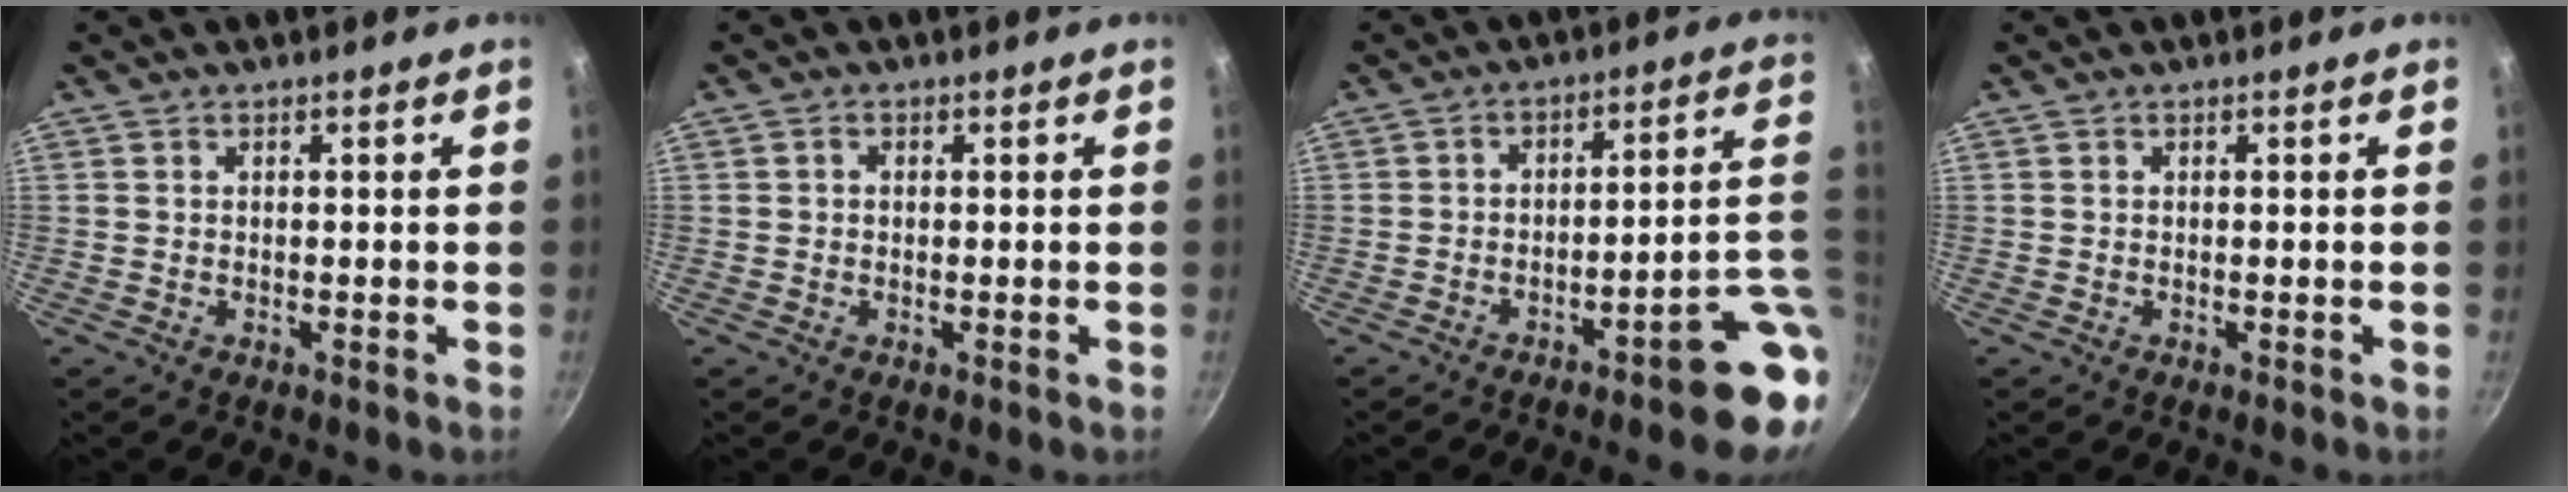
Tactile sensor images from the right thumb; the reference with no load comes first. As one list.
[{"total": 0.7, "force": [0.0, 0.6, 0.4], "torque": [-0.007, 0.005, 0.001]}, {"total": 12.5, "force": [-4.7, 2.5, 11.4], "torque": [-0.120, 0.038, -0.062]}, {"total": 0.0}]